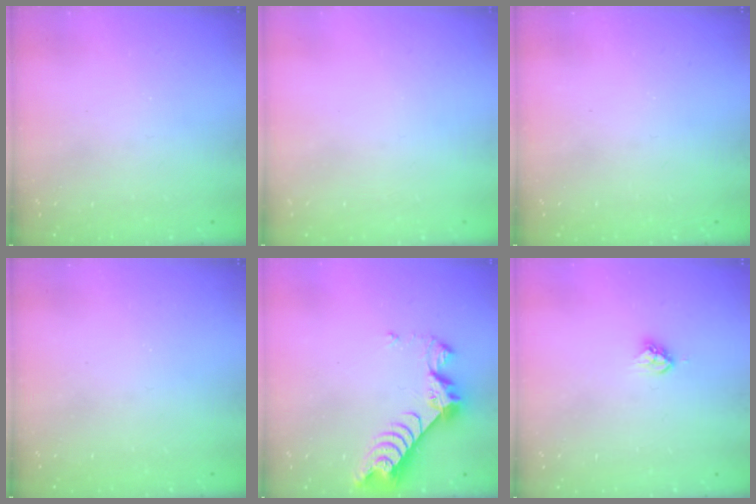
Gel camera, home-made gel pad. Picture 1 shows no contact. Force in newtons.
{"total": 0.0}
{"total": 0.0}
{"total": 0.0}
{"total": 8.1, "press": 8.1, "slide": 0.8}
{"total": 4.6, "press": 4.6, "slide": 0.3}